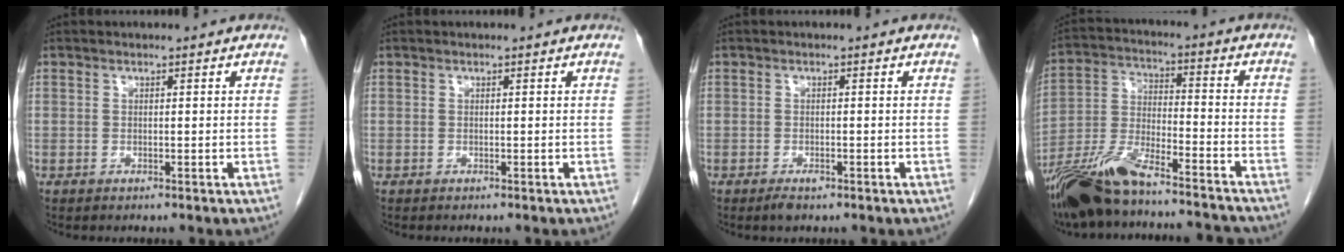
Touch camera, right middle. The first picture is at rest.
{"total": 0.0}
{"total": 1.5, "force": [-1.0, 0.5, 1.0], "torque": [-0.020, -0.002, -0.014]}
{"total": 16.9, "force": [-14.5, 2.7, 8.3], "torque": [-0.184, -0.001, -0.261]}